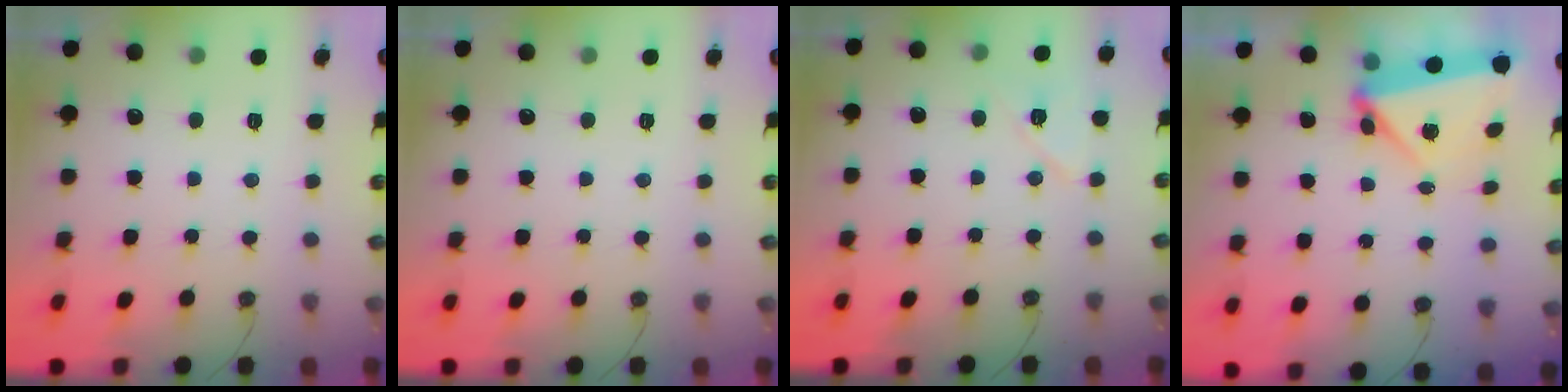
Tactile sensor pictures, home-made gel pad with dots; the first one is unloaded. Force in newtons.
{"total": 0.0}
{"total": 8.2, "press": 7.7, "slide": 2.8}
{"total": 6.1, "press": 6.0, "slide": 0.9}